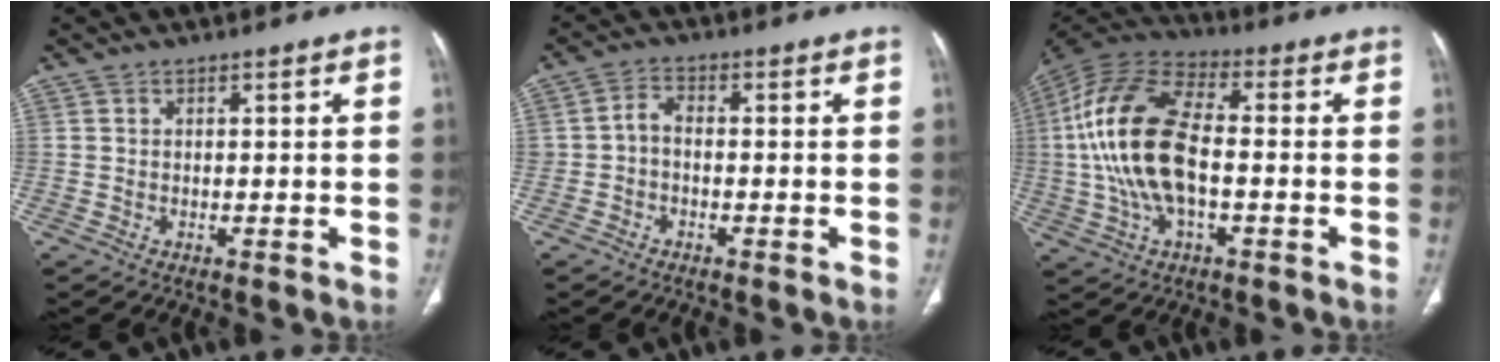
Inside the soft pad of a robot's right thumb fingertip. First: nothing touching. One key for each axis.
{"total": 2.8, "fx": -0.7, "fy": 1.9, "fz": 2.0, "tx": -0.028, "ty": 0.018, "tz": -0.021}
{"total": 19.0, "fx": -0.8, "fy": 9.5, "fz": 16.5, "tx": -0.342, "ty": 0.026, "tz": -0.018}